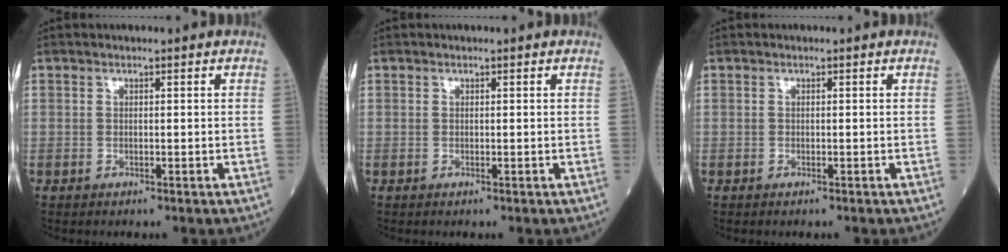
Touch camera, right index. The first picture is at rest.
{"total": 0.0}
{"total": 0.0}